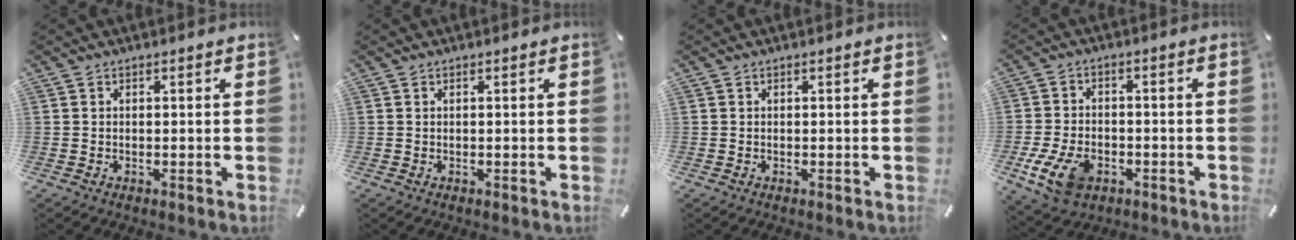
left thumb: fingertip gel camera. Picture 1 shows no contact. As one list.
[{"total": 0.0}, {"total": 0.0}, {"total": 9.8, "force": [-4.0, 6.6, 6.1], "torque": [-0.129, 0.006, -0.071]}]